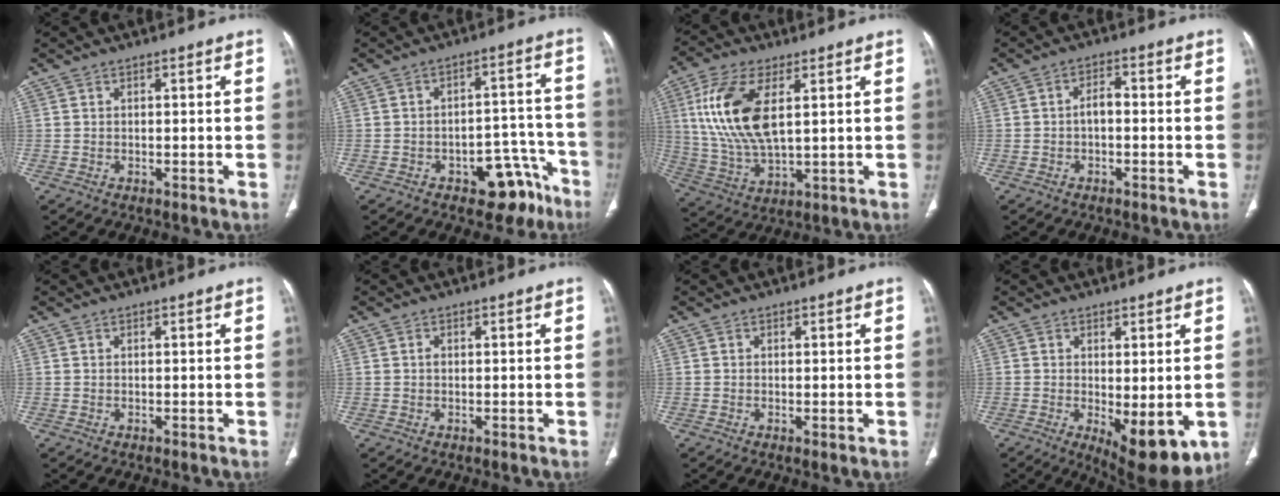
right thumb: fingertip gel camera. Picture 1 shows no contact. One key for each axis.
{"total": 10.6, "fx": -6.5, "fy": 6.1, "fz": 5.6, "tx": -0.028, "ty": 0.066, "tz": -0.083}
{"total": 15.2, "fx": 4.0, "fy": 6.9, "fz": 12.9, "tx": -0.271, "ty": -0.013, "tz": 0.085}
{"total": 2.8, "fx": -0.6, "fy": 1.6, "fz": 2.2, "tx": -0.033, "ty": 0.014, "tz": -0.015}
{"total": 0.0}
{"total": 0.6, "fx": 0.0, "fy": 0.5, "fz": 0.4, "tx": -0.006, "ty": 0.001, "tz": 0.000}
{"total": 0.6, "fx": -0.1, "fy": 0.3, "fz": 0.5, "tx": -0.015, "ty": -0.004, "tz": -0.001}
{"total": 10.0, "fx": -2.2, "fy": 4.0, "fz": 8.9, "tx": -0.117, "ty": -0.025, "tz": -0.018}